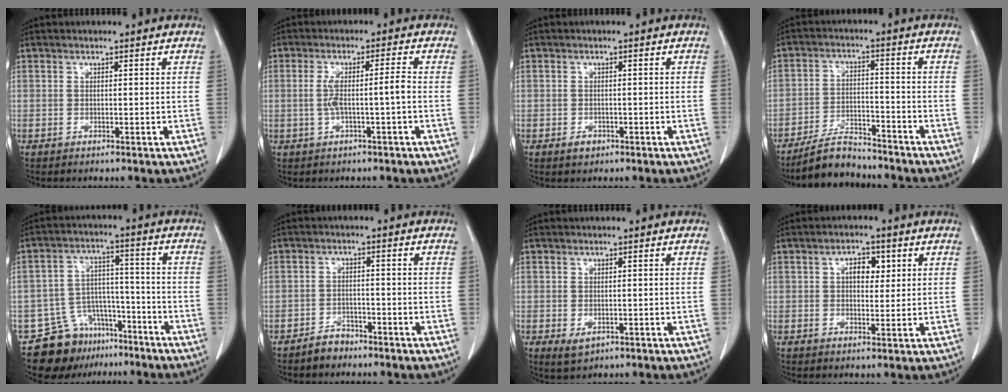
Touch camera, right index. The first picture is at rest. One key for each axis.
{"total": 4.7, "fx": -0.8, "fy": -0.1, "fz": 4.7, "tx": -0.094, "ty": 0.014, "tz": -0.009}
{"total": 1.6, "fx": -0.9, "fy": 1.2, "fz": 0.6, "tx": -0.009, "ty": 0.003, "tz": -0.008}
{"total": 7.0, "fx": -6.6, "fy": 1.8, "fz": 1.8, "tx": -0.035, "ty": -0.006, "tz": -0.116}
{"total": 10.7, "fx": -8.0, "fy": 6.6, "fz": 2.3, "tx": -0.033, "ty": 0.048, "tz": -0.124}
{"total": 3.0, "fx": -2.5, "fy": 1.5, "fz": 0.4, "tx": -0.014, "ty": 0.005, "tz": -0.041}
{"total": 2.3, "fx": -0.9, "fy": 1.5, "fz": 1.6, "tx": -0.026, "ty": -0.005, "tz": -0.001}
{"total": 3.8, "fx": 1.1, "fy": 2.2, "fz": 2.9, "tx": -0.045, "ty": 0.009, "tz": 0.017}